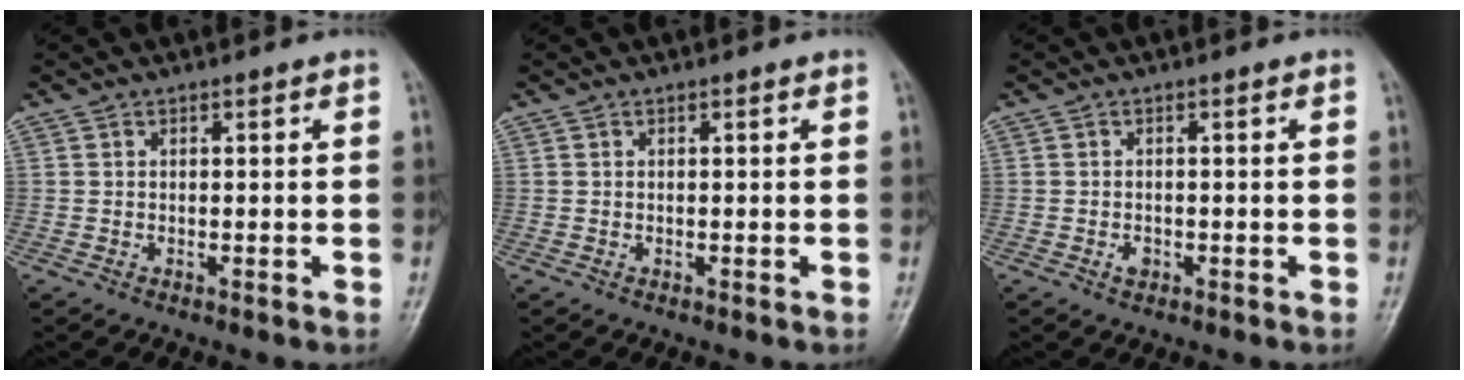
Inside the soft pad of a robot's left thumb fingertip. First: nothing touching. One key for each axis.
{"total": 0.0}
{"total": 1.3, "fx": -0.7, "fy": 0.9, "fz": 0.6, "tx": -0.003, "ty": 0.002, "tz": -0.009}